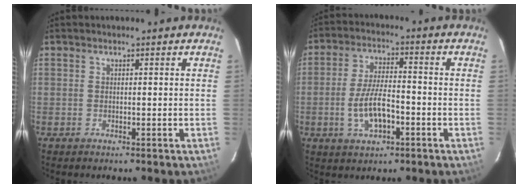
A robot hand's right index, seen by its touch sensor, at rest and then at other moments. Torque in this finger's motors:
{"motor_torque": [0.51, 0.12, 0.40, 0.13]}